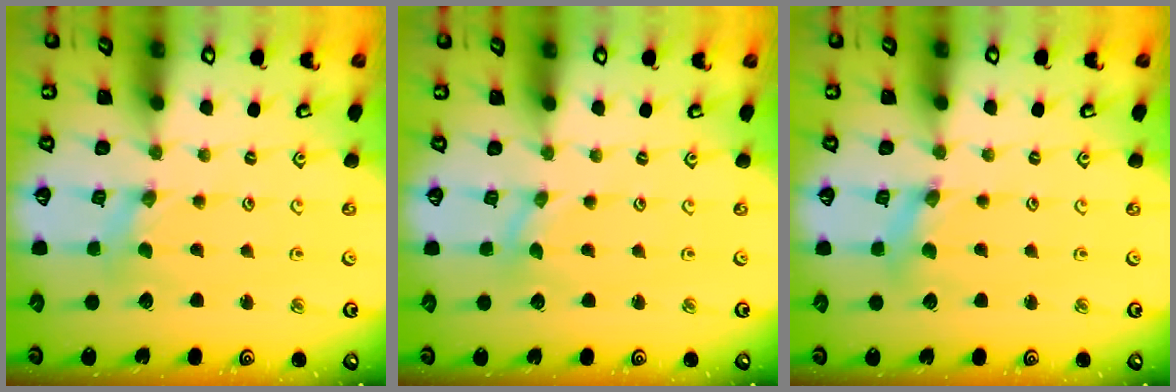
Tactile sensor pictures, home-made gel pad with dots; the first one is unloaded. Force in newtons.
{"total": 0.0}
{"total": 2.5, "press": 2.5, "slide": 0.3}